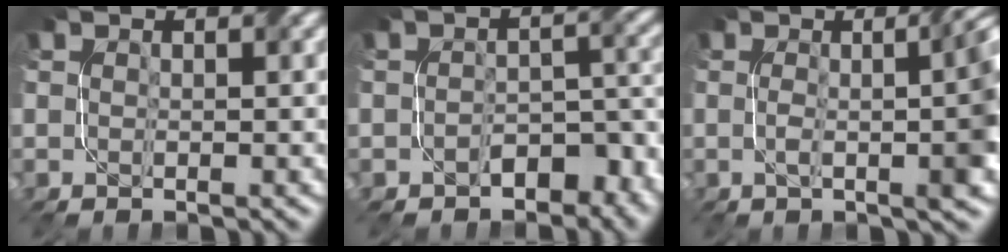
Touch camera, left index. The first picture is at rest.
{"total": 5.1, "force": [-3.0, 2.8, 3.0], "torque": [-0.032, 0.000, -0.046]}
{"total": 9.2, "force": [0.1, 3.5, 8.5], "torque": [-0.082, 0.018, -0.006]}